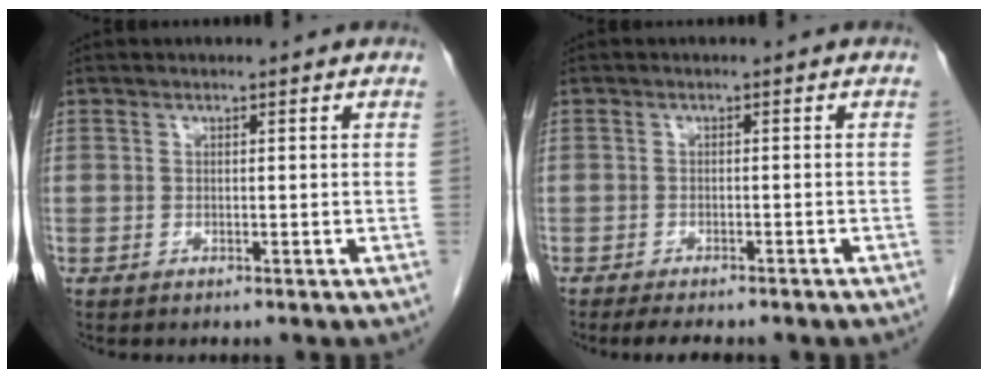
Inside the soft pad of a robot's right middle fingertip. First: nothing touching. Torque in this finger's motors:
{"motor_torque": [0.30, -0.22, 0.08, 0.04]}